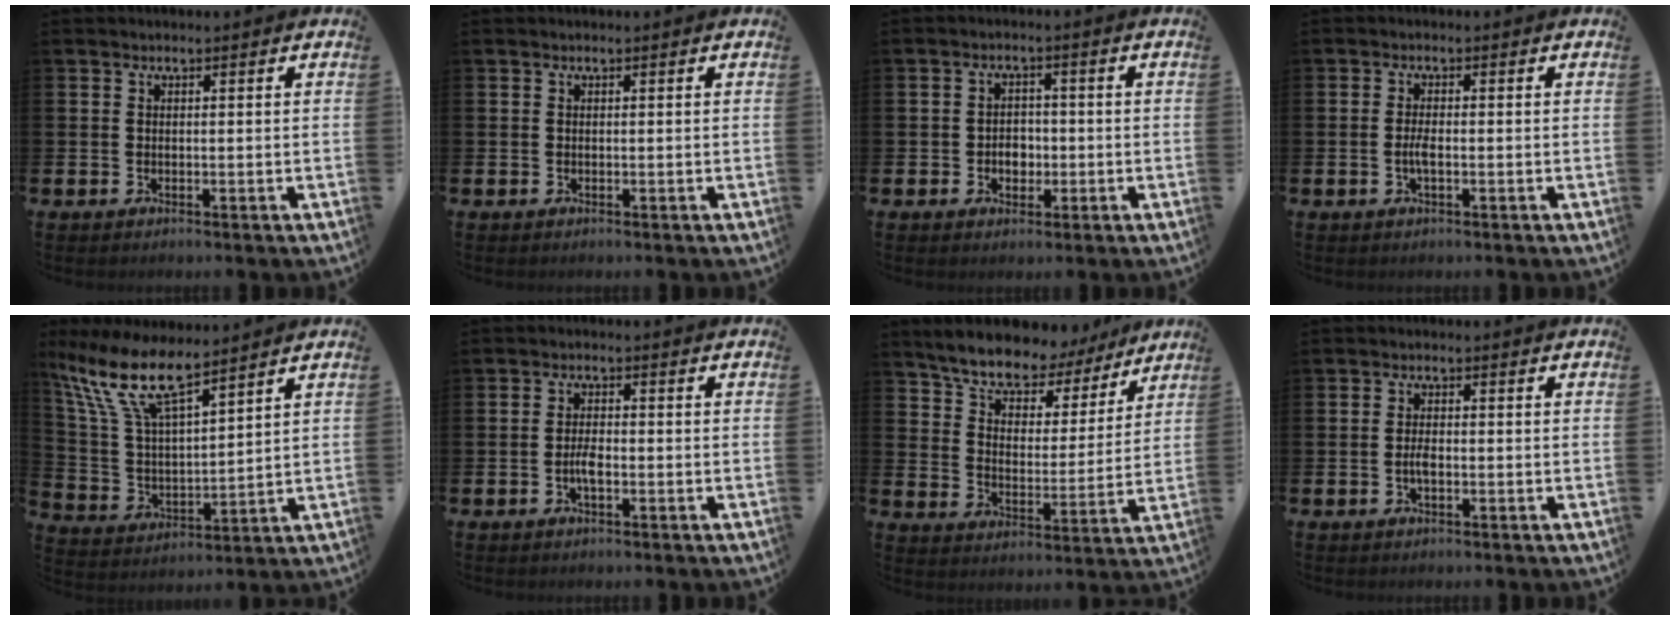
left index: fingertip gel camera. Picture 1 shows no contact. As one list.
[{"total": 0.0}, {"total": 2.6, "force": [-0.6, 2.2, 1.3], "torque": [-0.012, -0.001, -0.020]}, {"total": 1.9, "force": [-0.5, 0.5, 1.7], "torque": [-0.039, 0.004, -0.009]}, {"total": 11.1, "force": [8.8, 2.8, 6.2], "torque": [-0.159, -0.036, 0.156]}, {"total": 2.4, "force": [-0.7, 0.9, 2.2], "torque": [-0.039, 0.002, -0.014]}, {"total": 7.7, "force": [7.3, 2.2, 1.4], "torque": [-0.063, -0.054, 0.128]}, {"total": 1.9, "force": [-0.5, 0.7, 1.6], "torque": [-0.030, 0.000, -0.011]}]